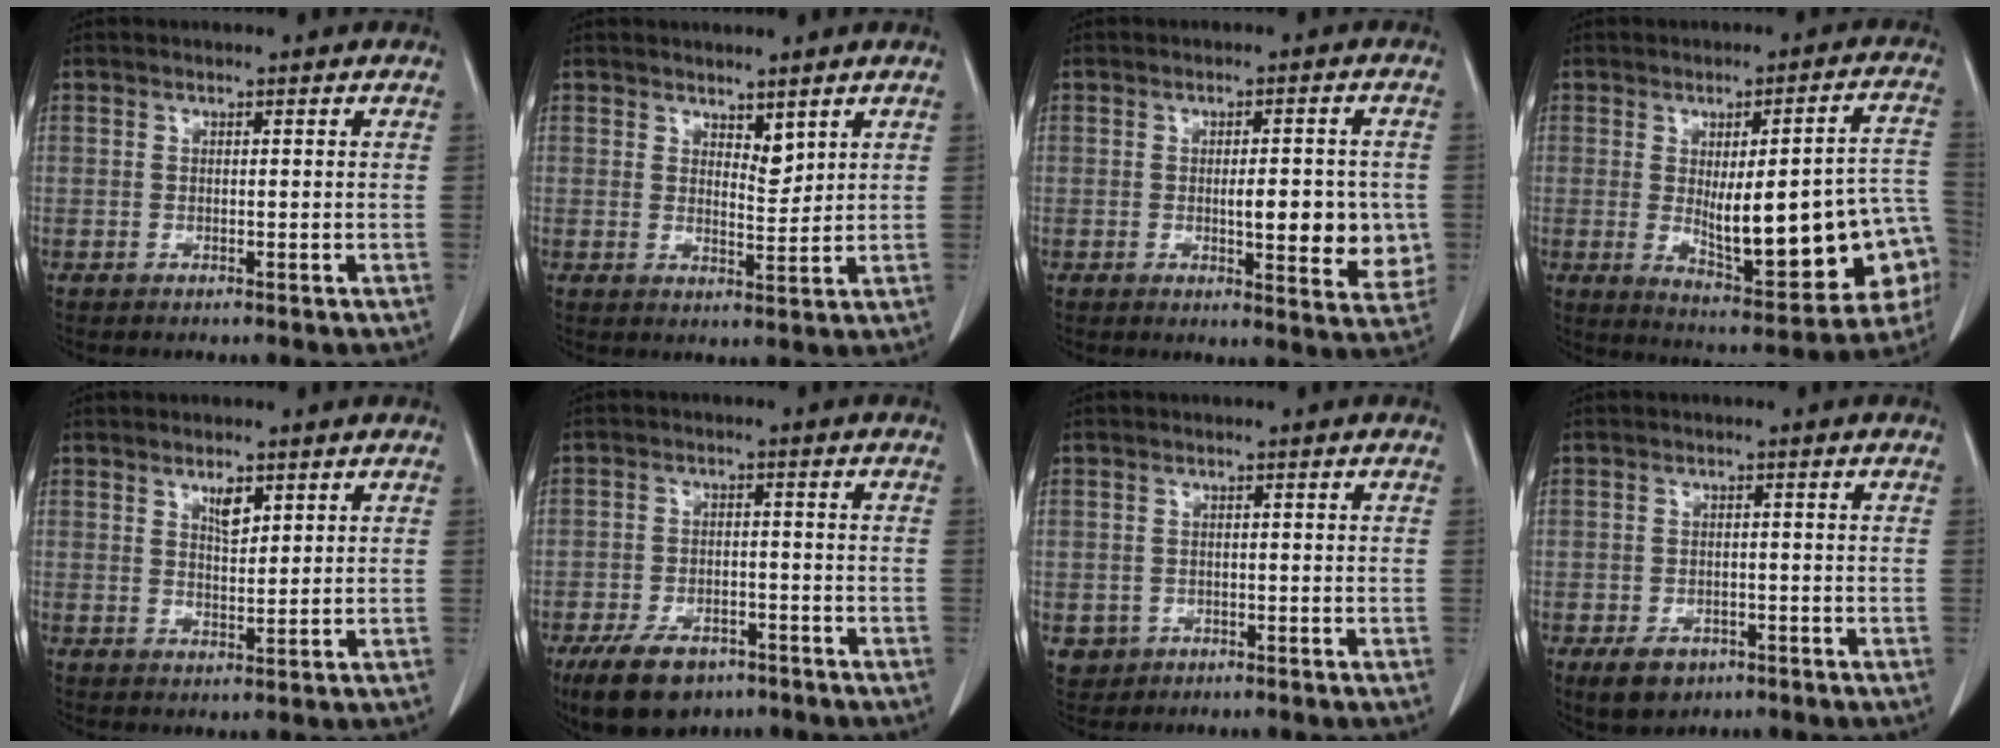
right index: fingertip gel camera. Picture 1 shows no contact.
{"total": 2.9, "force": [2.1, 1.1, 1.6], "torque": [-0.026, -0.009, 0.043]}
{"total": 9.3, "force": [-0.9, 2.8, 8.8], "torque": [-0.104, -0.009, -0.006]}
{"total": 21.0, "force": [-3.1, 5.0, 20.2], "torque": [-0.213, 0.018, -0.012]}
{"total": 3.0, "force": [1.8, 1.1, 2.2], "torque": [-0.040, -0.003, 0.034]}
{"total": 8.8, "force": [-6.0, 4.7, 4.4], "torque": [-0.083, -0.003, -0.095]}
{"total": 2.9, "force": [-0.9, 2.8, 0.3], "torque": [0.000, 0.006, -0.010]}
{"total": 4.6, "force": [-2.6, 3.3, 1.9], "torque": [-0.033, 0.000, -0.031]}